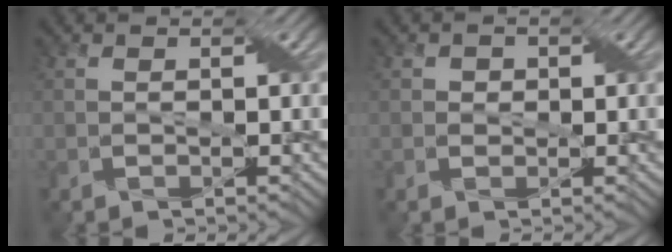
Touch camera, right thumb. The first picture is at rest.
{"total": 1.1, "force": [0.2, 1.1, 0.1], "torque": [0.005, 0.009, -0.010]}